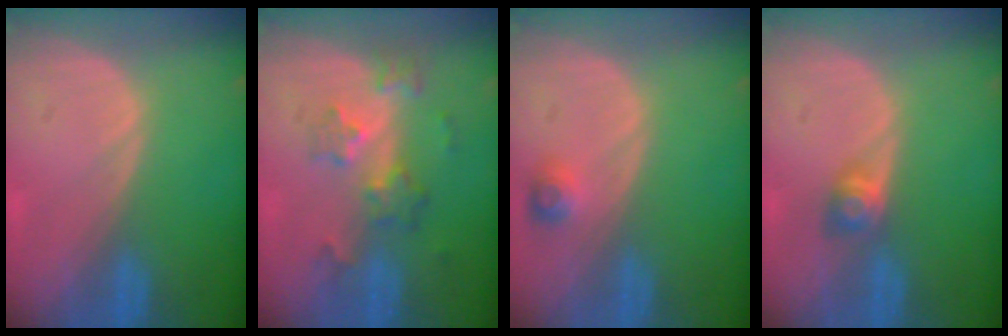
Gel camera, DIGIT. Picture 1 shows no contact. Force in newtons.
{"total": 6.1, "press": 5.3, "slide": 2.9}
{"total": 2.3, "press": 2.2, "slide": 0.7}
{"total": 2.8, "press": 2.5, "slide": 1.3}